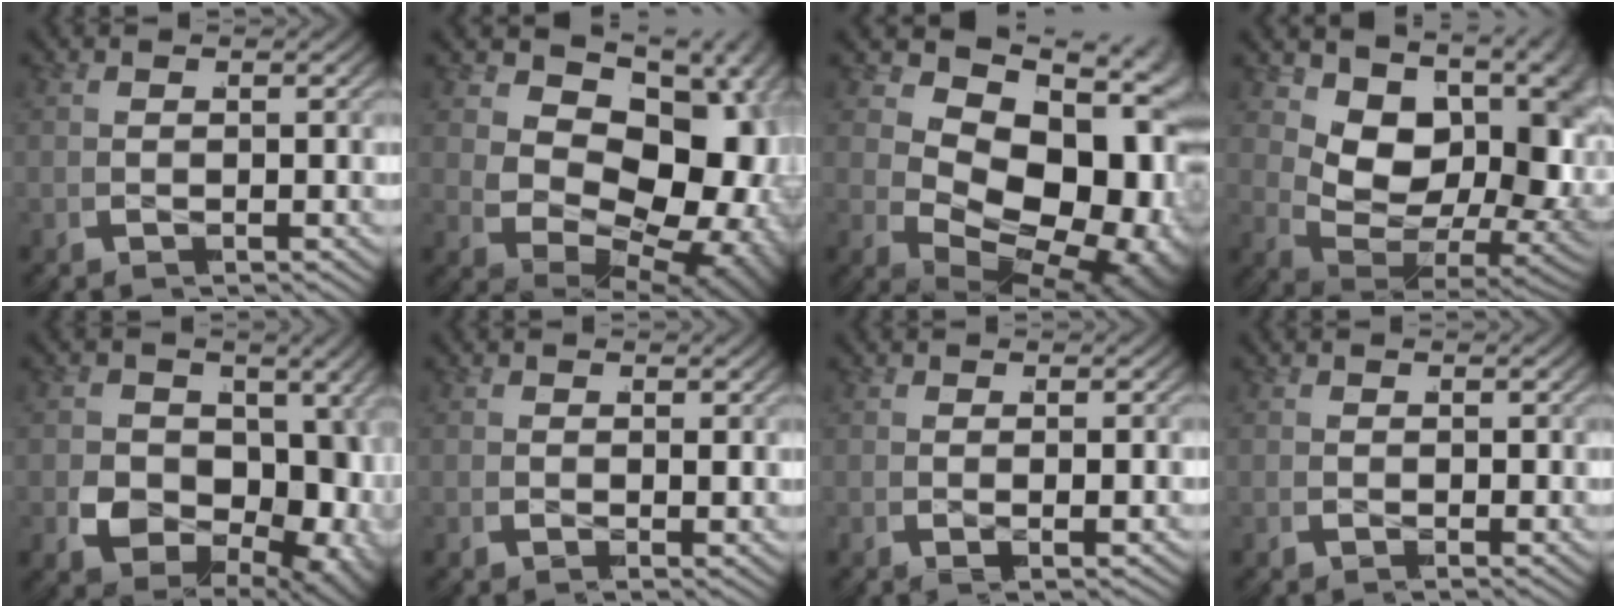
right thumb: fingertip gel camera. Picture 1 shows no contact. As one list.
[{"total": 18.3, "force": [-0.7, 12.3, 13.5], "torque": [-0.241, -0.043, 0.008]}, {"total": 20.3, "force": [-1.4, 13.2, 15.4], "torque": [-0.264, -0.043, -0.001]}, {"total": 18.0, "force": [-0.9, 11.6, 13.8], "torque": [-0.254, -0.059, 0.011]}, {"total": 16.5, "force": [-1.7, 12.5, 10.7], "torque": [-0.211, -0.049, -0.009]}, {"total": 1.0, "force": [0.7, 0.5, 0.5], "torque": [-0.008, -0.009, 0.013]}, {"total": 0.6, "force": [0.4, 0.1, 0.4], "torque": [-0.010, -0.003, 0.007]}, {"total": 0.7, "force": [0.5, 0.4, 0.3], "torque": [-0.005, -0.009, 0.010]}]